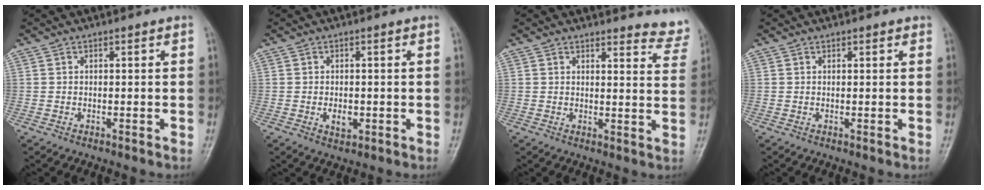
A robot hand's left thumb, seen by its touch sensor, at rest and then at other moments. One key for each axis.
{"total": 2.6, "fx": -0.4, "fy": 1.5, "fz": 2.0, "tx": -0.027, "ty": -0.002, "tz": -0.001}
{"total": 7.7, "fx": 7.6, "fy": 1.1, "fz": 0.7, "tx": 0.023, "ty": -0.073, "tz": 0.062}
{"total": 1.0, "fx": 0.8, "fy": 0.3, "fz": 0.6, "tx": -0.006, "ty": -0.002, "tz": 0.008}